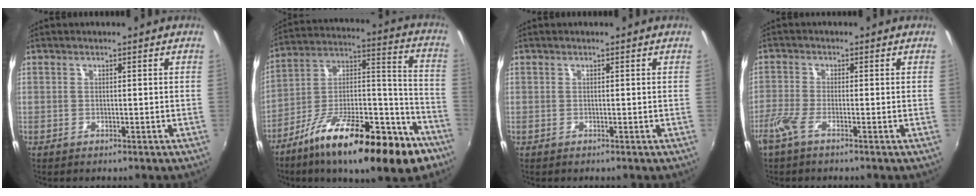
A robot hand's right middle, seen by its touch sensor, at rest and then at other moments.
{"total": 26.7, "force": [-16.3, 8.6, 19.3], "torque": [-0.292, -0.008, -0.259]}
{"total": 0.0}
{"total": 3.6, "force": [-2.4, 0.4, 2.6], "torque": [-0.068, -0.009, -0.052]}